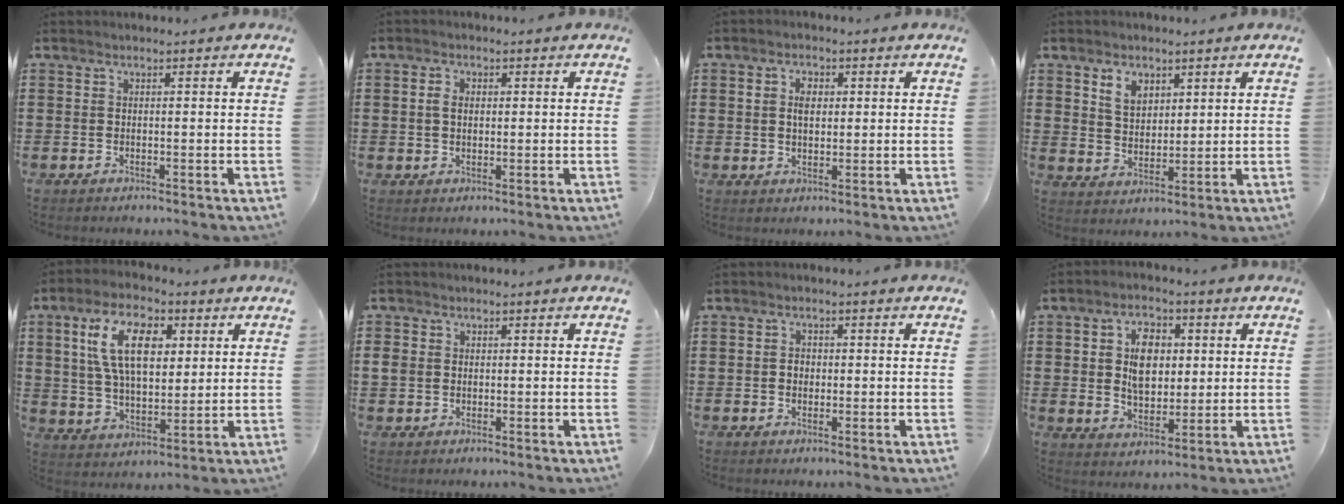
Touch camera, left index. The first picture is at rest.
{"total": 2.3, "force": [0.5, 1.6, 1.7], "torque": [-0.036, 0.010, 0.007]}
{"total": 3.1, "force": [0.9, 2.0, 2.2], "torque": [-0.039, 0.009, 0.012]}
{"total": 4.5, "force": [3.0, 2.9, 1.9], "torque": [-0.032, 0.004, 0.053]}
{"total": 11.6, "force": [4.4, 6.0, 8.9], "torque": [-0.182, 0.017, 0.078]}
{"total": 1.8, "force": [0.1, 1.6, 0.7], "torque": [-0.025, 0.005, -0.002]}
{"total": 1.4, "force": [0.0, 1.2, 0.7], "torque": [-0.016, 0.007, -0.002]}
{"total": 7.1, "force": [1.5, 4.5, 5.2], "torque": [-0.098, 0.012, 0.021]}